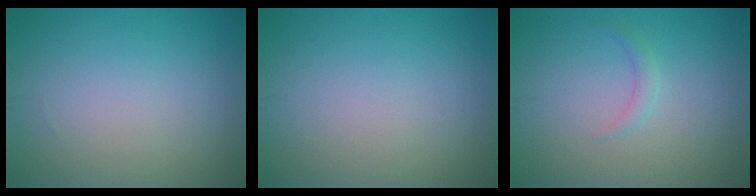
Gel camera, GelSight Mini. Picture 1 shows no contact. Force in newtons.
{"total": 0.0}
{"total": 1.1, "press": 1.1, "slide": 0.0}